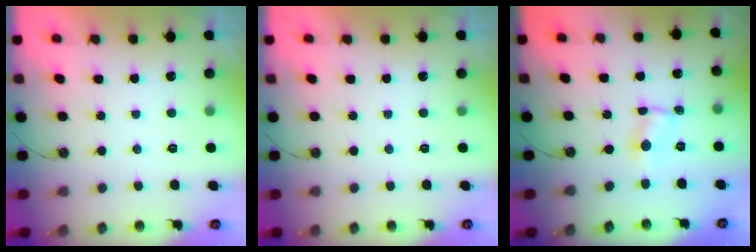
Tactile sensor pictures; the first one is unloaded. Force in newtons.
{"total": 0.0}
{"total": 0.9, "press": 0.9, "slide": 0.1}